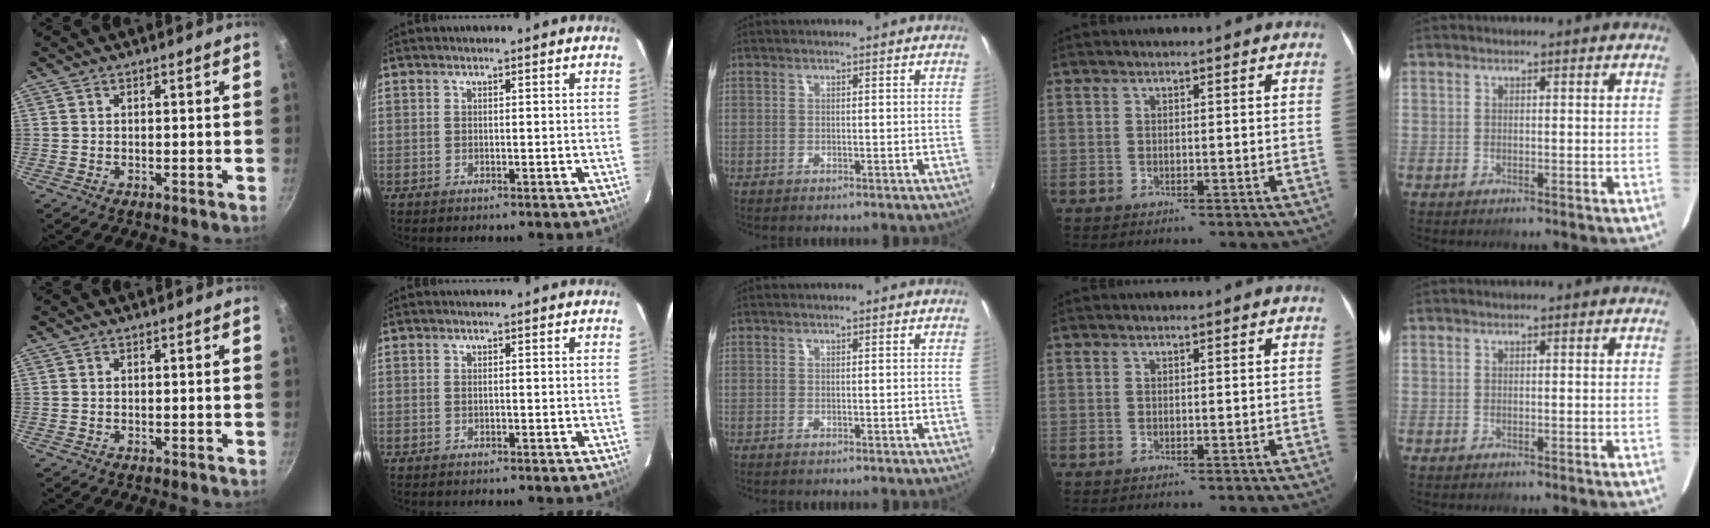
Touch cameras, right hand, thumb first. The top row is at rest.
{}